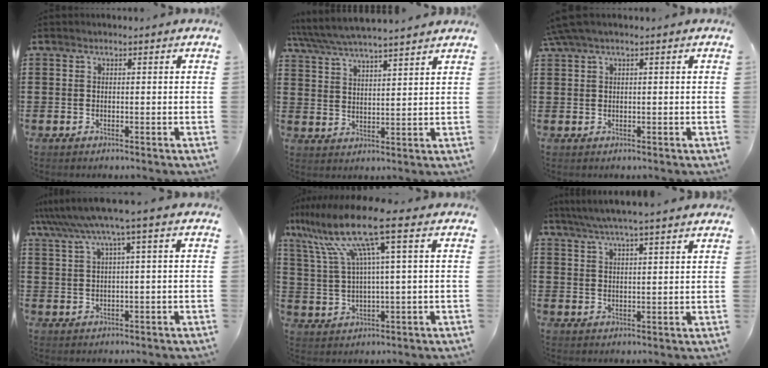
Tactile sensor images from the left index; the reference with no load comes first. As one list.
[{"total": 5.2, "force": [4.8, 0.2, 1.9], "torque": [-0.054, -0.024, 0.083]}, {"total": 2.5, "force": [0.2, 0.3, 2.5], "torque": [-0.060, -0.008, 0.000]}, {"total": 5.6, "force": [2.7, -0.7, 4.8], "torque": [-0.101, -0.016, 0.043]}, {"total": 12.3, "force": [6.1, 0.6, 10.7], "torque": [-0.249, -0.021, 0.093]}, {"total": 4.6, "force": [4.0, -0.4, 2.1], "torque": [-0.052, -0.015, 0.071]}]